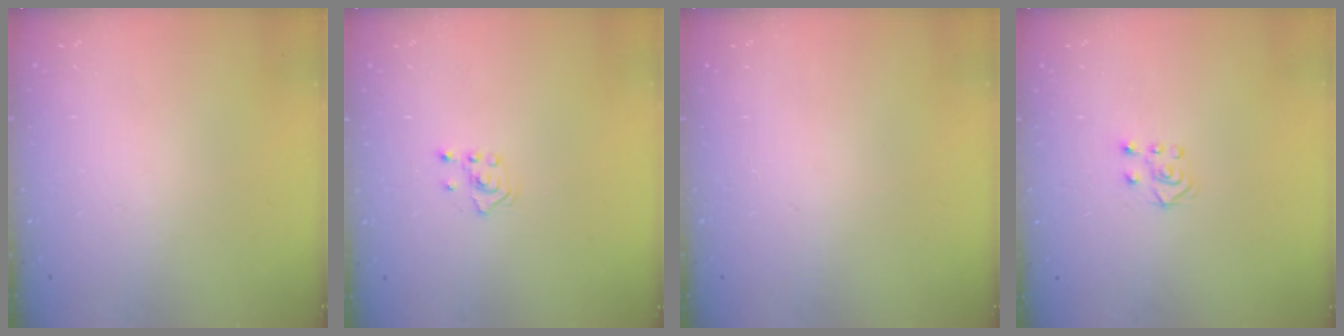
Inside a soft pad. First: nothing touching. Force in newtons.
{"total": 2.4, "press": 2.2, "slide": 0.8}
{"total": 0.0}
{"total": 5.2, "press": 5.2, "slide": 0.4}